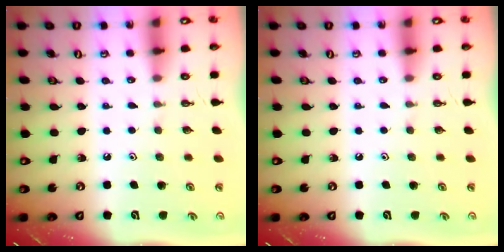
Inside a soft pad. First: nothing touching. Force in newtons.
{"total": 0.0}